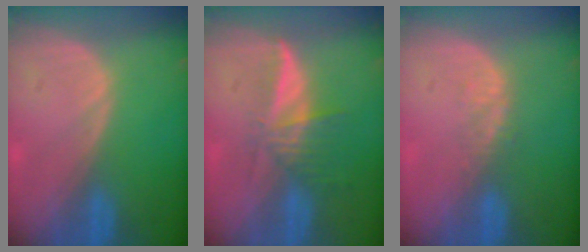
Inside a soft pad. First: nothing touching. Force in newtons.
{"total": 6.0, "press": 5.2, "slide": 2.9}
{"total": 2.5, "press": 1.9, "slide": 1.7}